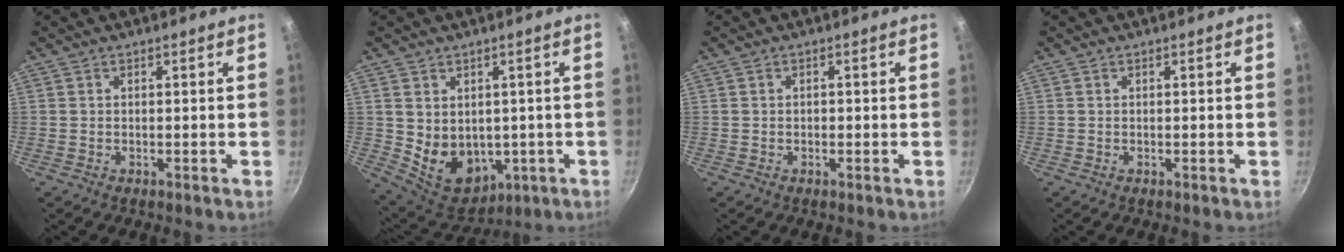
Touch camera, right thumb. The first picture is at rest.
{"total": 11.1, "force": [-0.2, 8.6, 7.0], "torque": [-0.085, -0.019, 0.028]}
{"total": 0.5, "force": [-0.1, 0.4, 0.3], "torque": [-0.003, 0.003, 0.000]}
{"total": 0.0}